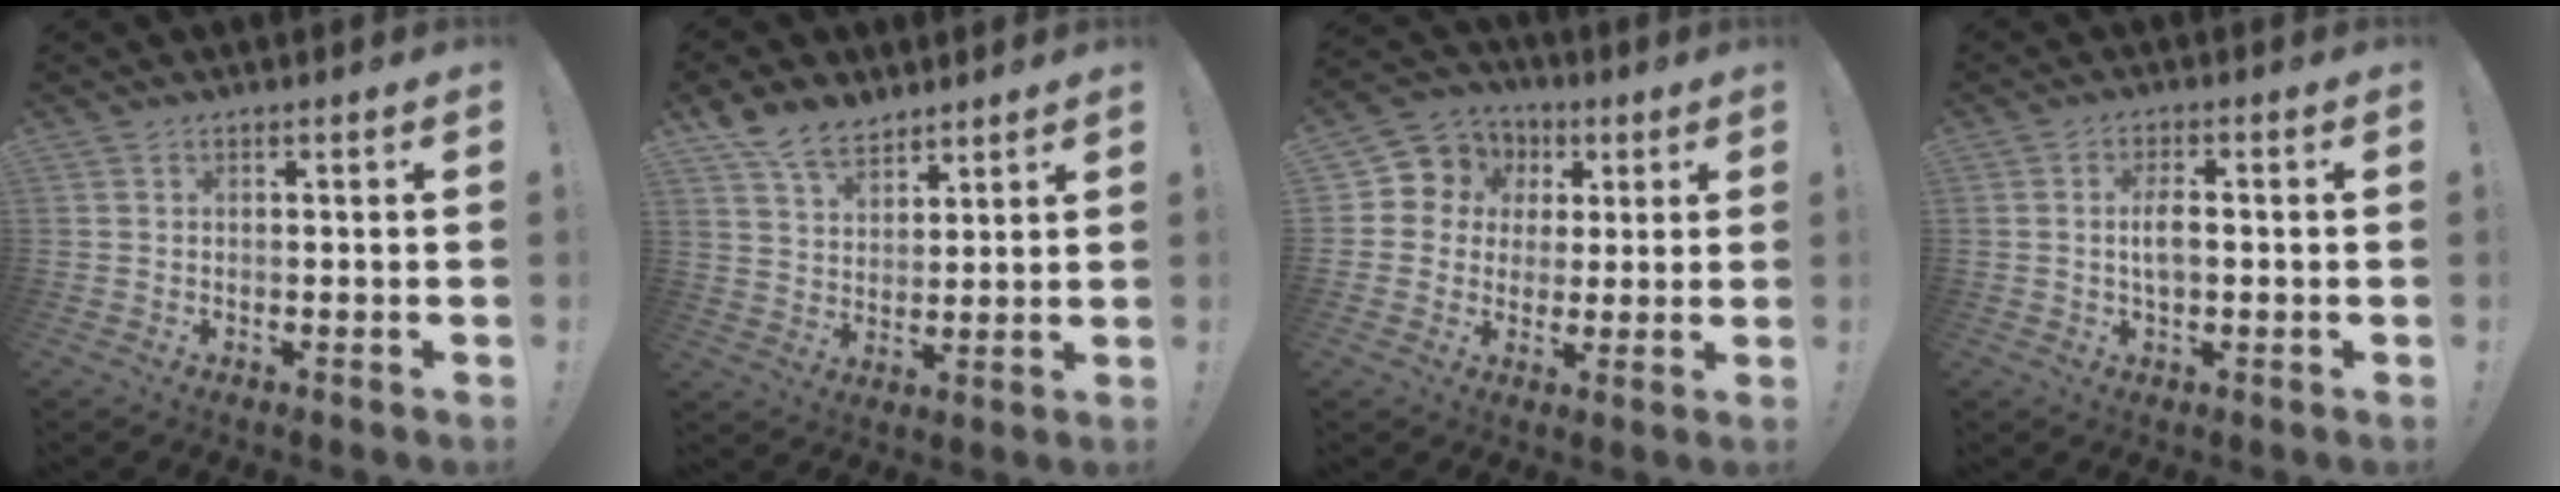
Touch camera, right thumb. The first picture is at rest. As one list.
[{"total": 9.9, "force": [7.6, 5.2, 3.6], "torque": [-0.071, -0.040, 0.150]}, {"total": 8.2, "force": [1.9, 7.8, 2.1], "torque": [-0.032, -0.013, 0.042]}, {"total": 4.5, "force": [-0.2, 2.1, 4.0], "torque": [-0.072, 0.004, -0.008]}]